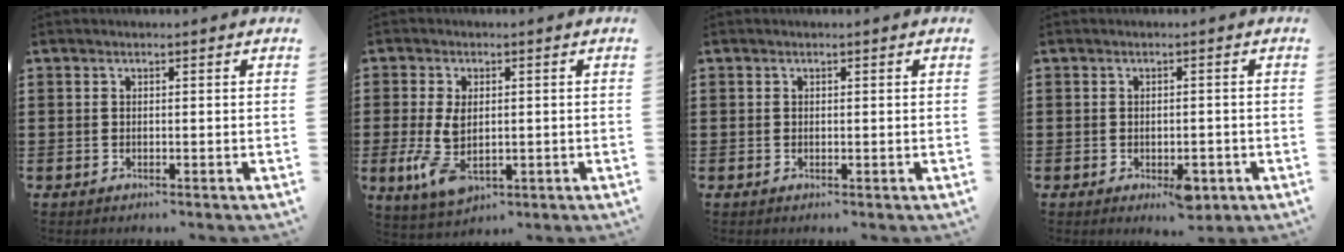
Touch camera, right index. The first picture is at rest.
{"total": 5.8, "force": [-0.7, 3.2, 4.8], "torque": [-0.116, -0.002, -0.017]}
{"total": 0.0}
{"total": 2.8, "force": [-1.5, 1.2, 2.1], "torque": [-0.034, 0.003, -0.027]}